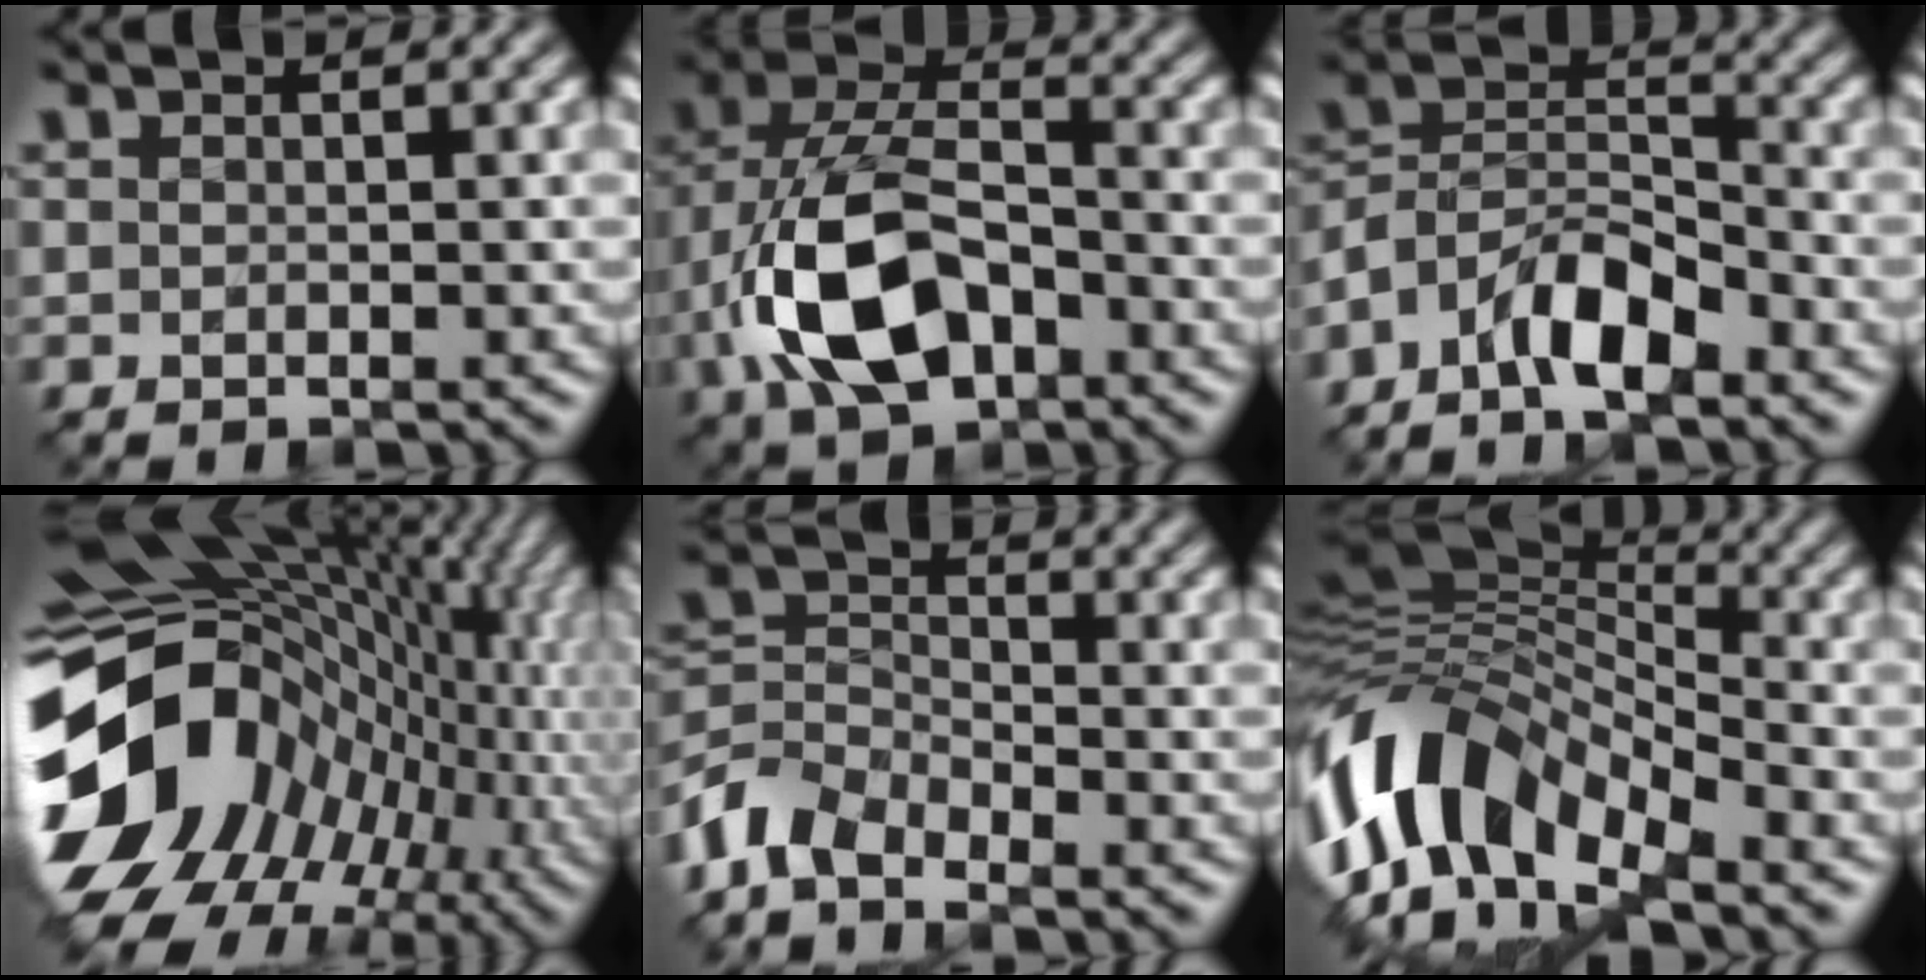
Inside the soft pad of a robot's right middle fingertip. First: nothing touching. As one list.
[{"total": 10.1, "force": [-3.3, 6.0, 7.5], "torque": [-0.167, 0.002, -0.068]}, {"total": 7.1, "force": [-5.0, 3.0, 4.1], "torque": [-0.065, 0.008, -0.101]}, {"total": 18.6, "force": [-3.0, 14.3, 11.5], "torque": [-0.234, -0.018, -0.038]}, {"total": 5.6, "force": [-4.1, 2.7, 2.7], "torque": [-0.054, -0.001, -0.095]}, {"total": 12.2, "force": [-4.9, 6.8, 8.9], "torque": [-0.165, 0.011, -0.108]}]